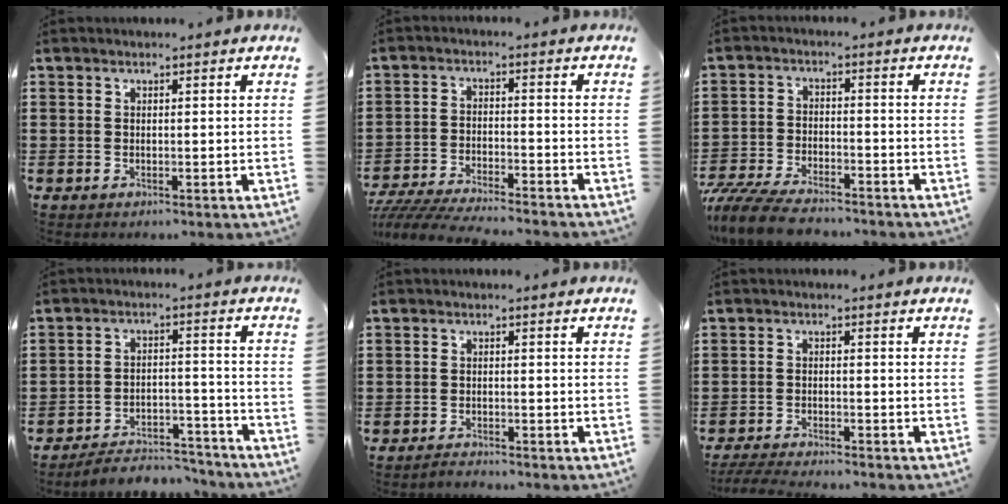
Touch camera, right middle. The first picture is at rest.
{"total": 5.2, "force": [-5.0, 0.2, 1.3], "torque": [-0.036, -0.008, -0.102]}
{"total": 6.8, "force": [-6.3, 1.1, 2.3], "torque": [-0.058, 0.000, -0.124]}
{"total": 5.3, "force": [-5.1, 0.8, 1.0], "torque": [-0.018, 0.007, -0.101]}
{"total": 1.6, "force": [-1.6, 0.2, -0.1], "torque": [-0.003, 0.002, -0.033]}
{"total": 3.3, "force": [-3.2, 0.0, 0.9], "torque": [-0.023, -0.006, -0.065]}